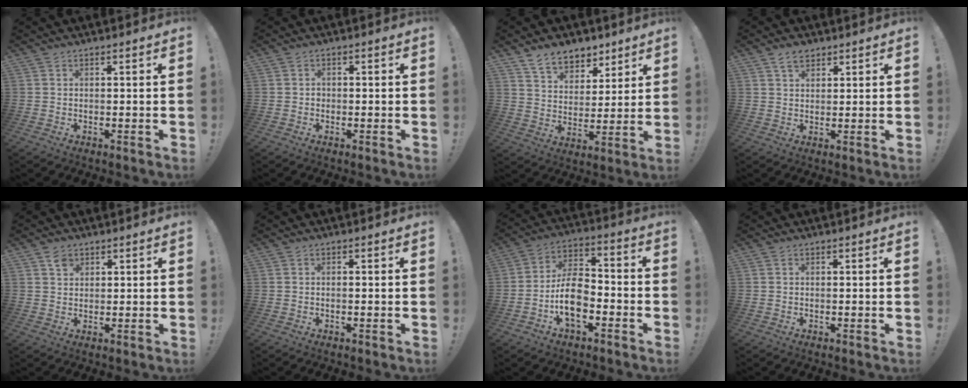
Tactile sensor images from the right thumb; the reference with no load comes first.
{"total": 1.1, "force": [-0.4, 1.0, 0.2], "torque": [-0.010, 0.009, -0.006]}
{"total": 10.5, "force": [7.9, 6.1, 3.2], "torque": [-0.049, -0.055, 0.153]}
{"total": 4.3, "force": [2.8, 2.5, 2.0], "torque": [-0.031, -0.008, 0.050]}
{"total": 2.5, "force": [1.5, 1.8, 0.8], "torque": [-0.005, -0.004, 0.025]}
{"total": 0.8, "force": [-0.5, -0.1, 0.6], "torque": [-0.009, 0.000, -0.011]}
{"total": 12.3, "force": [-4.8, 7.3, 8.8], "torque": [-0.170, 0.029, -0.085]}
{"total": 0.0}